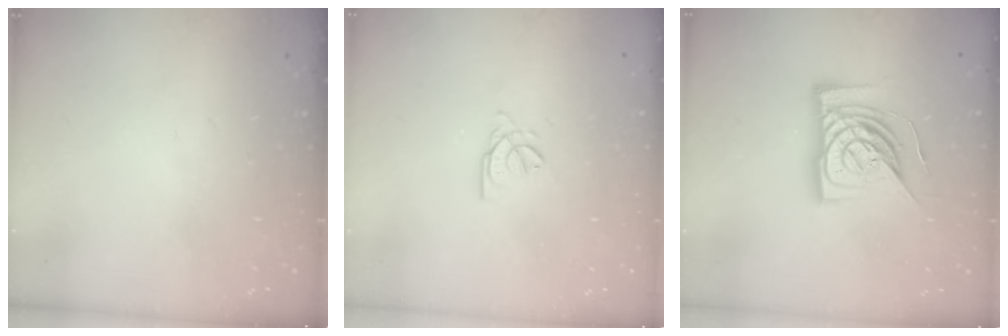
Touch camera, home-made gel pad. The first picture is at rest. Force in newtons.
{"total": 2.6, "press": 2.6, "slide": 0.1}
{"total": 15.6, "press": 15.5, "slide": 1.7}